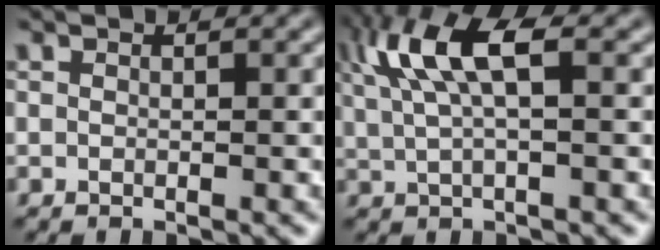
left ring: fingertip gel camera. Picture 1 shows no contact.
{"total": 6.5, "force": [2.2, 2.3, 5.6], "torque": [-0.121, 0.009, 0.043]}